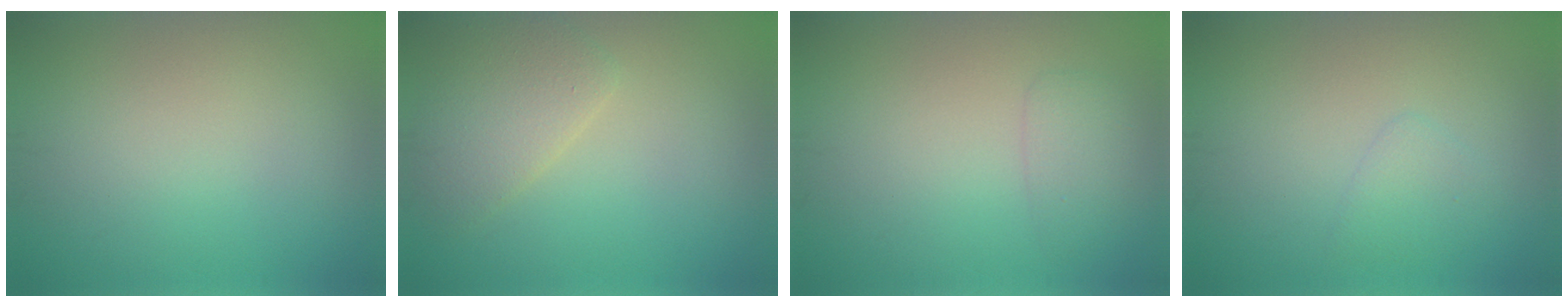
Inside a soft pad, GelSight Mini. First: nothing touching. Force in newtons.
{"total": 3.5, "press": 3.5, "slide": 0.2}
{"total": 1.6, "press": 1.6, "slide": 0.0}
{"total": 1.6, "press": 1.6, "slide": 0.1}